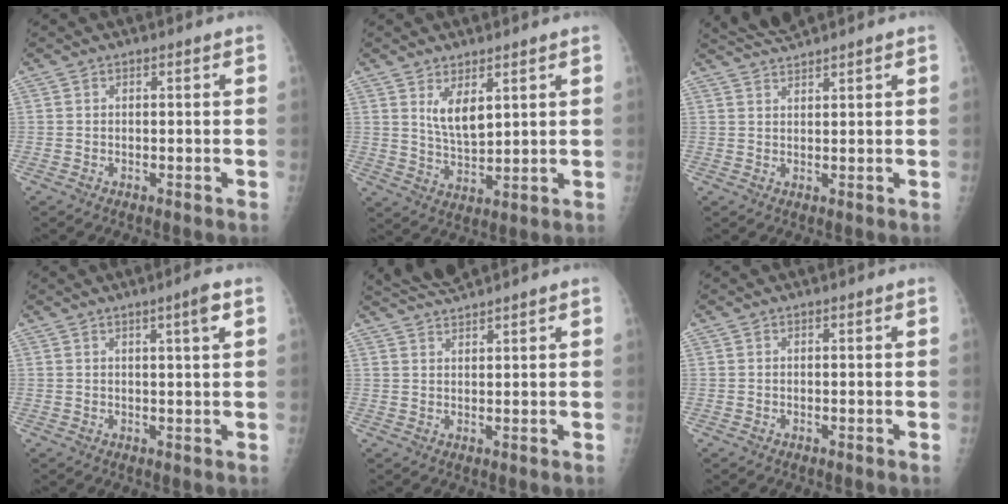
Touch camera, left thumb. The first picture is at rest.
{"total": 6.1, "force": [3.0, 2.6, 4.7], "torque": [-0.075, -0.030, 0.066]}
{"total": 3.4, "force": [3.2, -0.7, 0.6], "torque": [-0.014, -0.003, 0.069]}
{"total": 3.5, "force": [1.7, -0.2, 3.0], "torque": [-0.048, -0.007, 0.029]}
{"total": 3.9, "force": [3.7, -0.5, 1.0], "torque": [-0.022, -0.004, 0.076]}
{"total": 0.0}